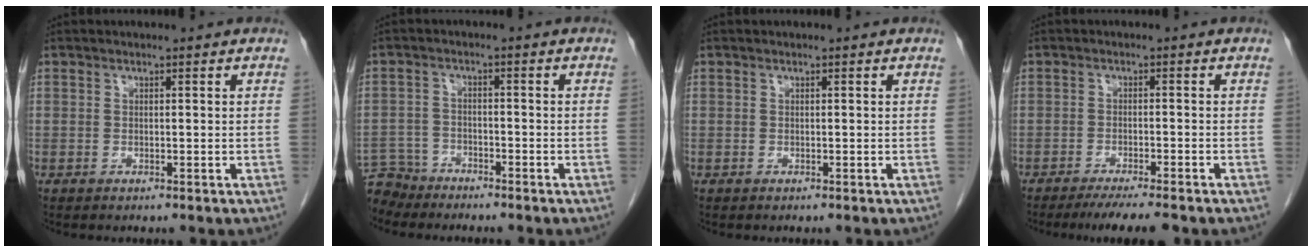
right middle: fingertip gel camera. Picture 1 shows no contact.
{"total": 4.9, "force": [-4.6, 1.4, -0.8], "torque": [0.017, -0.006, -0.089]}
{"total": 0.0}
{"total": 6.4, "force": [-5.4, 0.0, 3.4], "torque": [-0.046, -0.016, -0.083]}